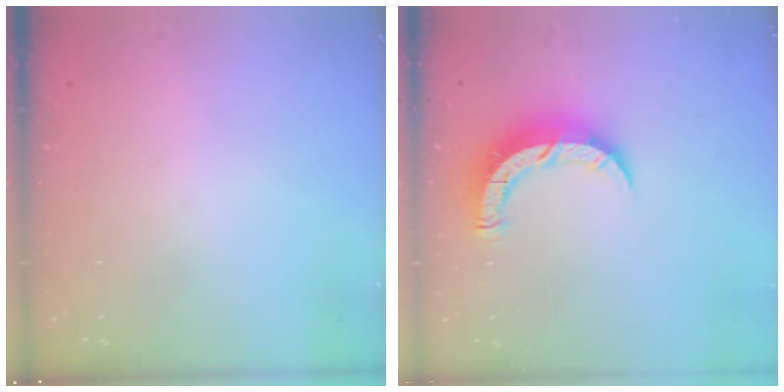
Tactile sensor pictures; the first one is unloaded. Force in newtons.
{"total": 8.1, "press": 8.1, "slide": 0.5}